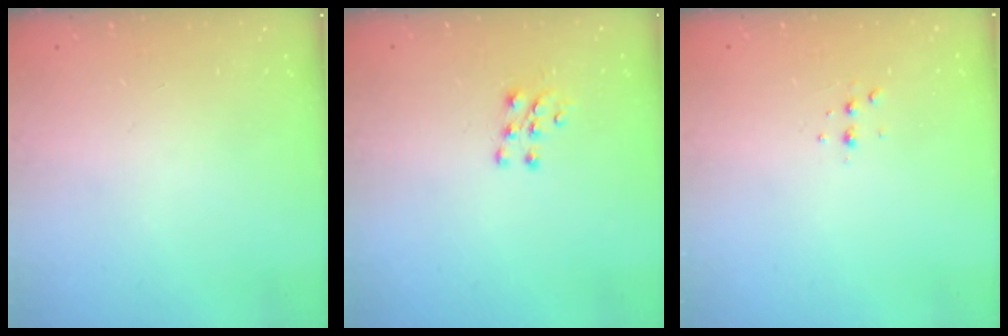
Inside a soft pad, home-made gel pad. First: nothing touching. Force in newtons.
{"total": 6.5, "press": 6.4, "slide": 0.7}
{"total": 3.1, "press": 3.1, "slide": 0.6}